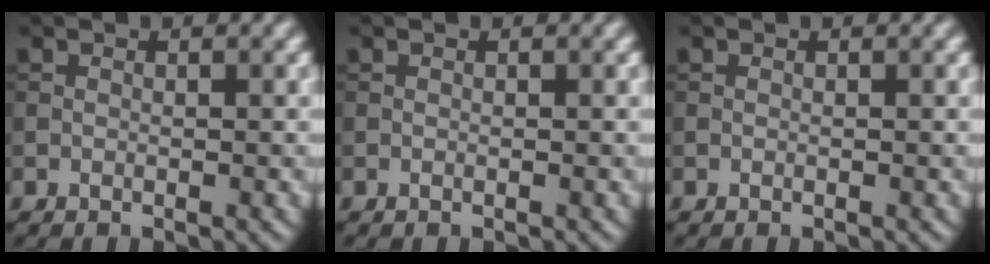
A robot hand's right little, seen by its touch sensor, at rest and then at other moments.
{"total": 0.0}
{"total": 0.0}